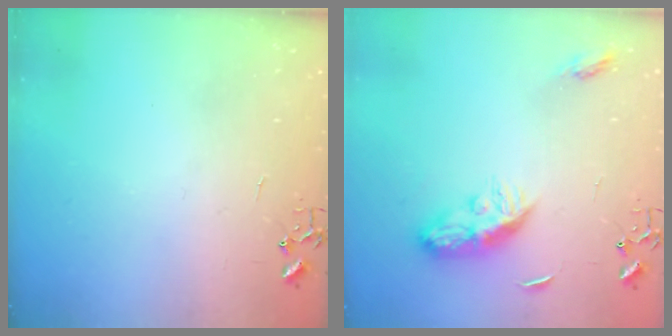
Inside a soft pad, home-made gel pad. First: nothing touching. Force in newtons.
{"total": 9.3, "press": 9.3, "slide": 0.3}